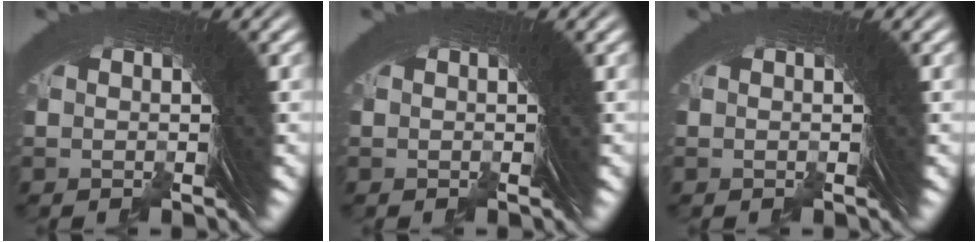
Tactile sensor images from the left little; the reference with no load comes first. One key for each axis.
{"total": 0.0}
{"total": 0.0}